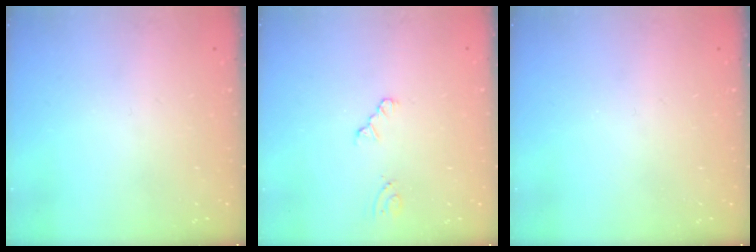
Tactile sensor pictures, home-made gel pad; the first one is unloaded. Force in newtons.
{"total": 1.2, "press": 1.2, "slide": 0.2}
{"total": 0.0}